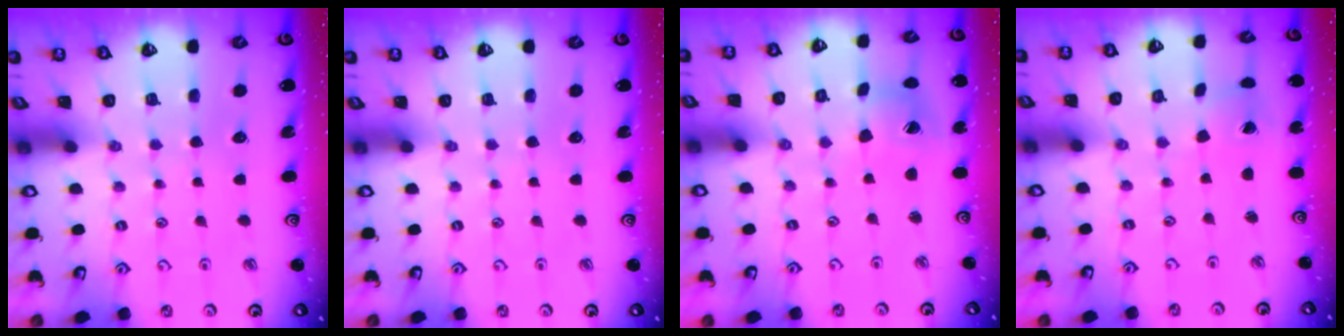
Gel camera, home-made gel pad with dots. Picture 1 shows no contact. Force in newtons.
{"total": 0.0}
{"total": 6.1, "press": 6.0, "slide": 0.6}
{"total": 1.6, "press": 1.6, "slide": 0.3}